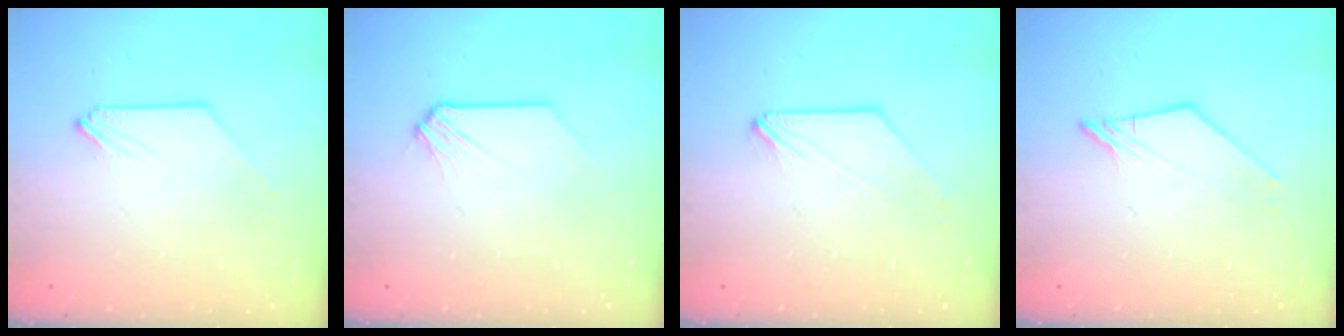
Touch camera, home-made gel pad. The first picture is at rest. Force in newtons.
{"total": 0.0}
{"total": 0.7, "press": 0.7, "slide": 0.1}
{"total": 2.7, "press": 2.7, "slide": 0.2}